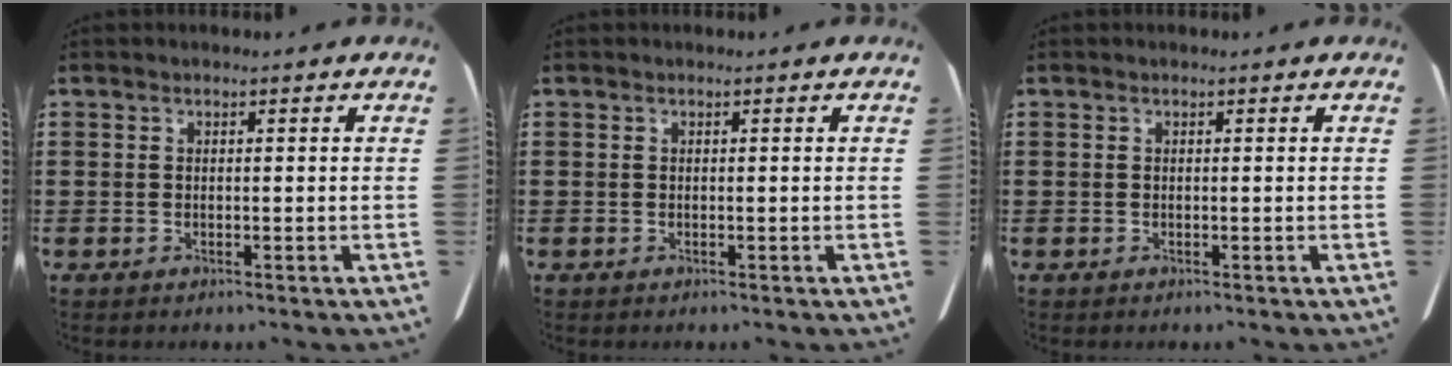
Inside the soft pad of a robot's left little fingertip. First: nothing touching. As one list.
[{"total": 0.0}, {"total": 0.0}]